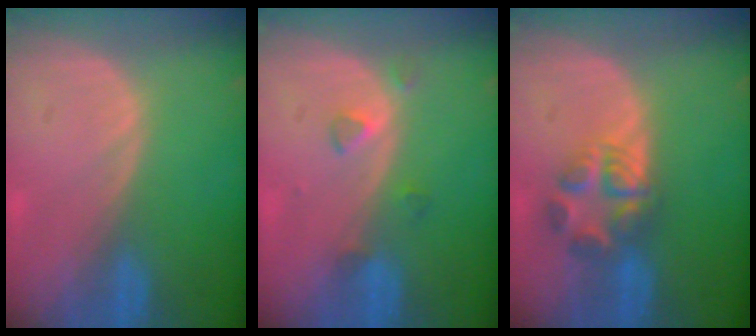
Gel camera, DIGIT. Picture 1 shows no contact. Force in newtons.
{"total": 2.5, "press": 2.3, "slide": 0.9}
{"total": 5.6, "press": 5.5, "slide": 1.0}